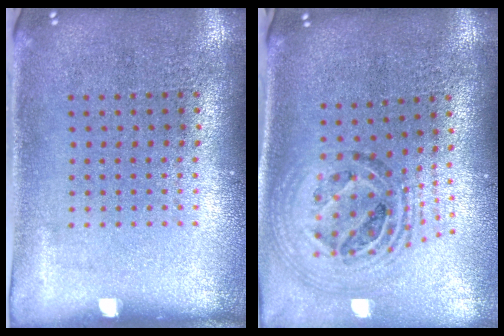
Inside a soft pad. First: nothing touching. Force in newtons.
{"total": 1.7, "press": 1.5, "slide": 0.8}